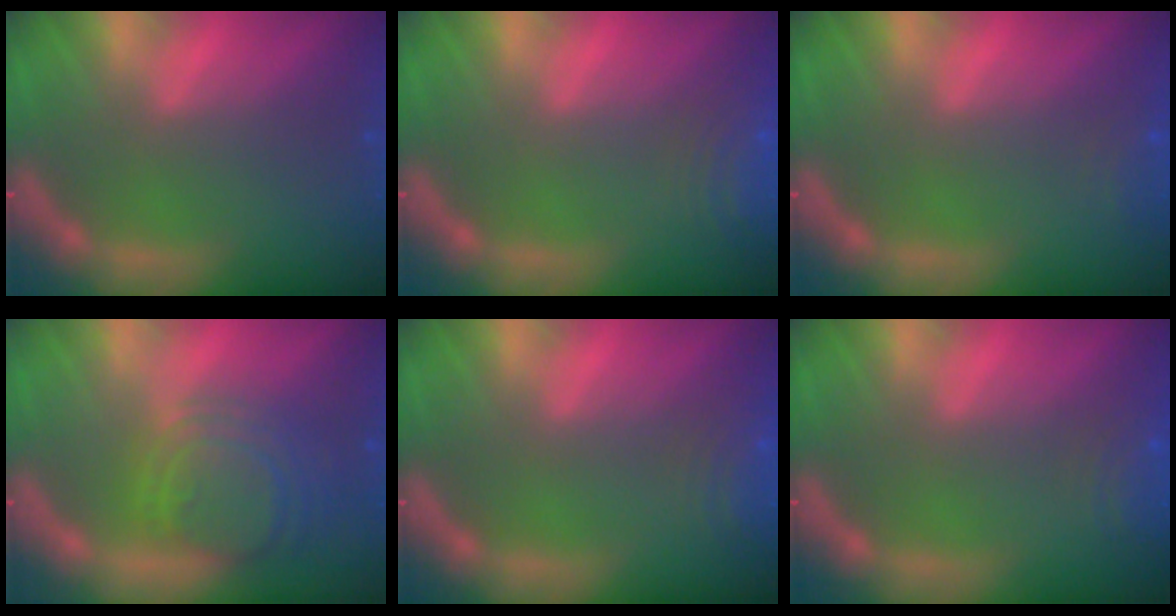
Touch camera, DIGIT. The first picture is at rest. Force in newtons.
{"total": 7.5}
{"total": 1.9}
{"total": 7.6}
{"total": 6.0}
{"total": 4.5}